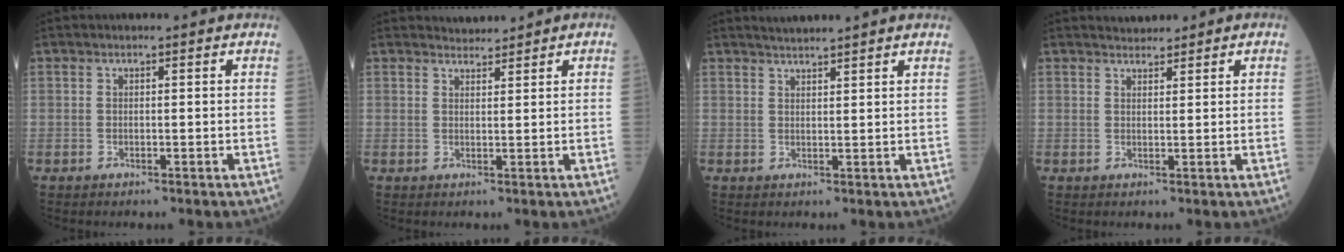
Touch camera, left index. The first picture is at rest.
{"total": 1.6, "force": [1.6, 0.1, -0.2], "torque": [0.000, 0.005, 0.028]}
{"total": 2.7, "force": [2.5, -0.6, 0.8], "torque": [-0.011, 0.010, 0.047]}
{"total": 1.9, "force": [1.8, 0.6, 0.2], "torque": [-0.007, 0.009, 0.029]}